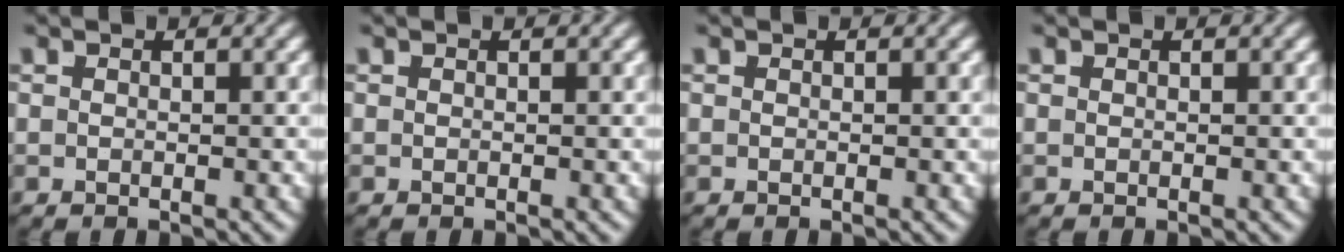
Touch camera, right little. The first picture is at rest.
{"total": 0.0}
{"total": 0.0}
{"total": 0.0}